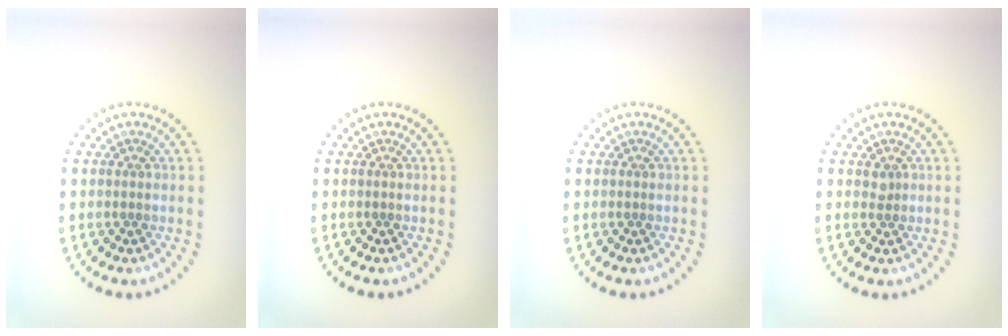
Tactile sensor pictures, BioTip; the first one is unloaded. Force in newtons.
{"total": 0.0}
{"total": 0.0}
{"total": 0.8, "press": 0.5, "slide": 0.6}